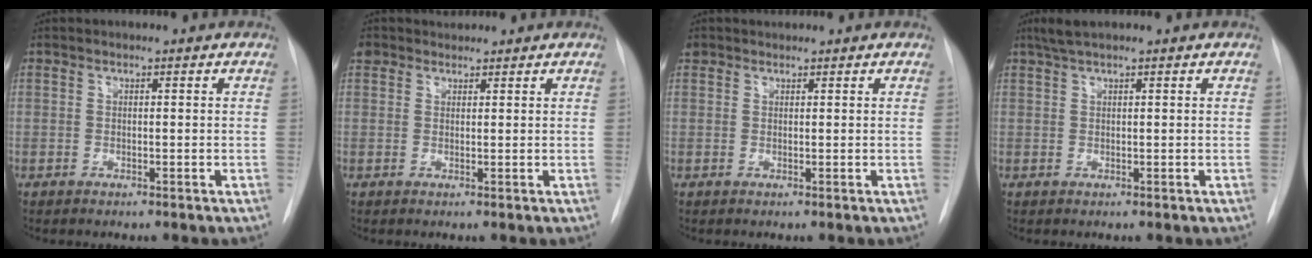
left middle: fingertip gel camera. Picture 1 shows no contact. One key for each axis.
{"total": 2.6, "fx": 2.1, "fy": 1.6, "fz": 0.0, "tx": -0.003, "ty": 0.020, "tz": 0.038}
{"total": 1.4, "fx": 1.2, "fy": 0.7, "fz": -0.1, "tx": 0.000, "ty": 0.015, "tz": 0.020}
{"total": 2.5, "fx": 1.9, "fy": 0.0, "fz": 1.6, "tx": -0.040, "ty": 0.014, "tz": 0.038}